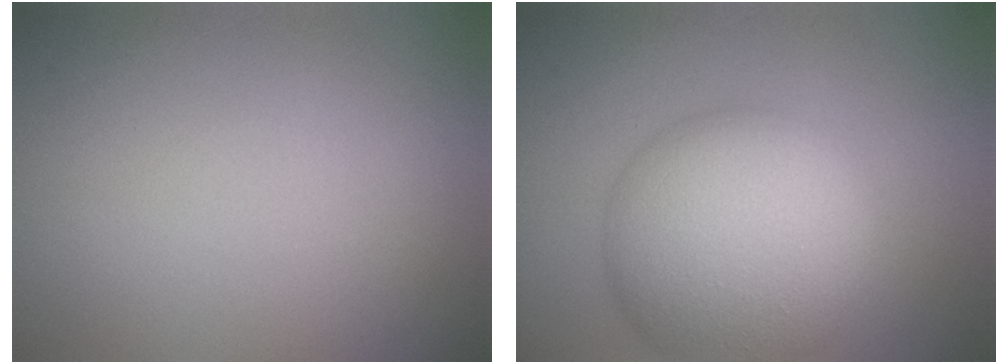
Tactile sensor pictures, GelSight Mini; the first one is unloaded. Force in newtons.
{"total": 11.3, "press": 11.3, "slide": 0.4}